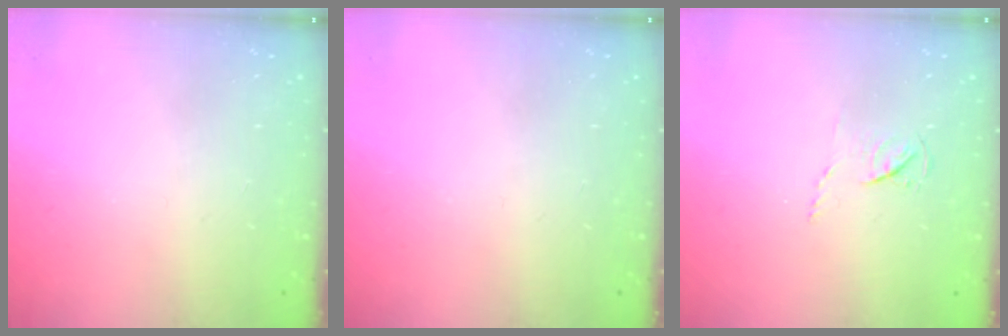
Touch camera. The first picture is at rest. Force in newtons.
{"total": 0.0}
{"total": 3.8, "press": 3.8, "slide": 0.5}